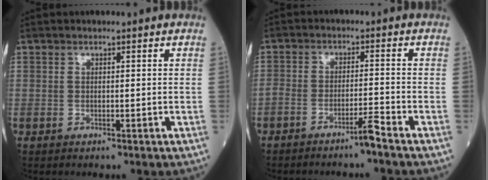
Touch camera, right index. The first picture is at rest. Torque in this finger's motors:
{"motor_torque": [0.97, -0.87, 0.50, 0.16]}